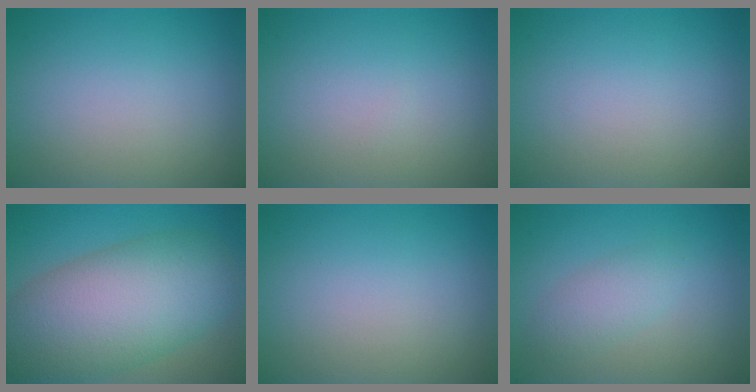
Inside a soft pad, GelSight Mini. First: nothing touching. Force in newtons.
{"total": 0.0}
{"total": 0.0}
{"total": 11.8, "press": 11.8, "slide": 0.6}
{"total": 0.0}
{"total": 2.2, "press": 2.2, "slide": 0.1}